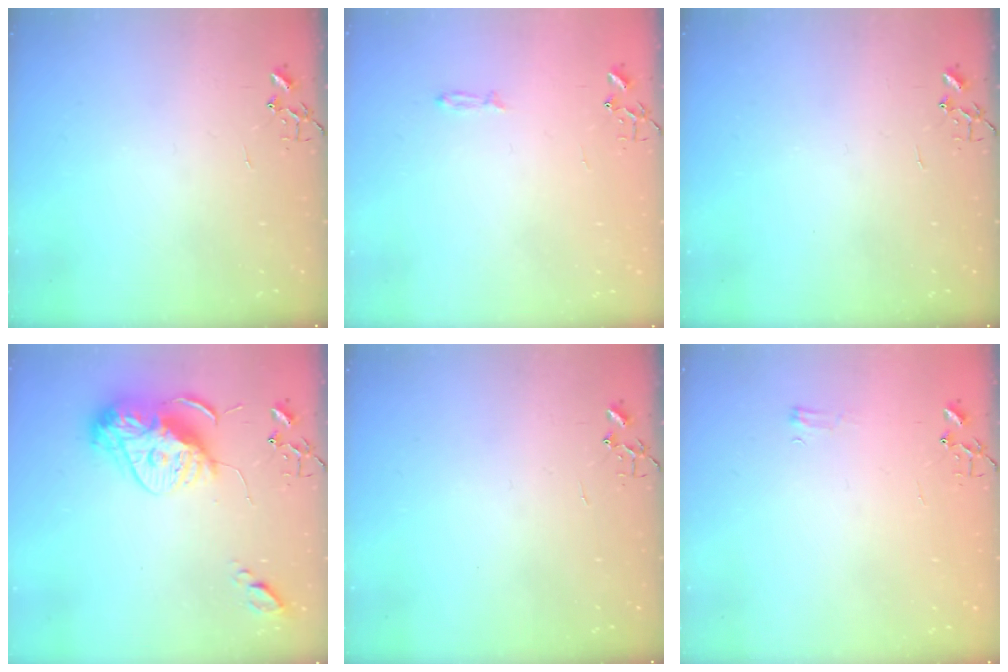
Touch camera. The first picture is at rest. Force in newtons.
{"total": 3.5, "press": 3.5, "slide": 0.5}
{"total": 0.0}
{"total": 15.3, "press": 15.3, "slide": 1.3}
{"total": 0.0}
{"total": 4.4, "press": 4.3, "slide": 0.5}